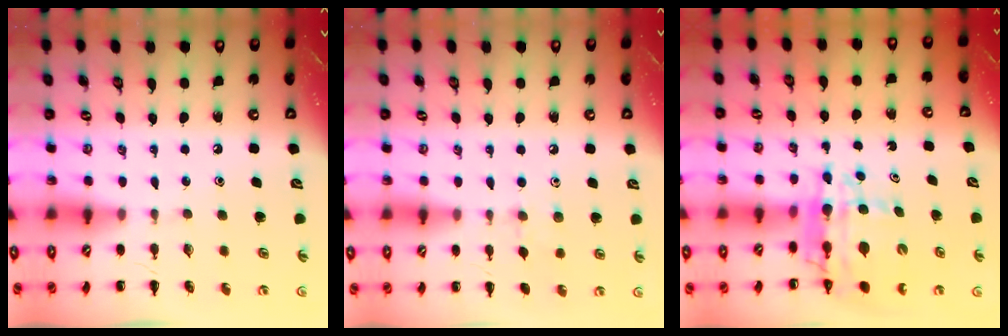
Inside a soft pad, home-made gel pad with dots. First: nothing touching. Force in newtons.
{"total": 4.9, "press": 4.5, "slide": 1.9}
{"total": 11.9, "press": 11.3, "slide": 3.6}